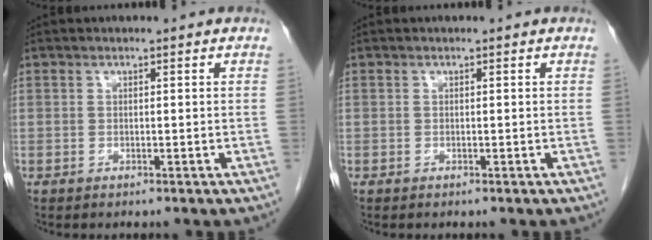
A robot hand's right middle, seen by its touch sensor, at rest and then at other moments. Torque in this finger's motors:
{"motor_torque": [0.00, -2.14, -0.15, -0.06]}